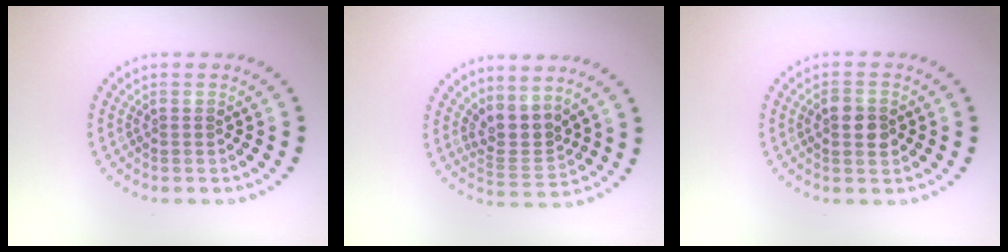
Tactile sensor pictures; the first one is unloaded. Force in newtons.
{"total": 3.0, "press": 2.0, "slide": 2.2}
{"total": 2.4, "press": 2.4, "slide": 0.1}